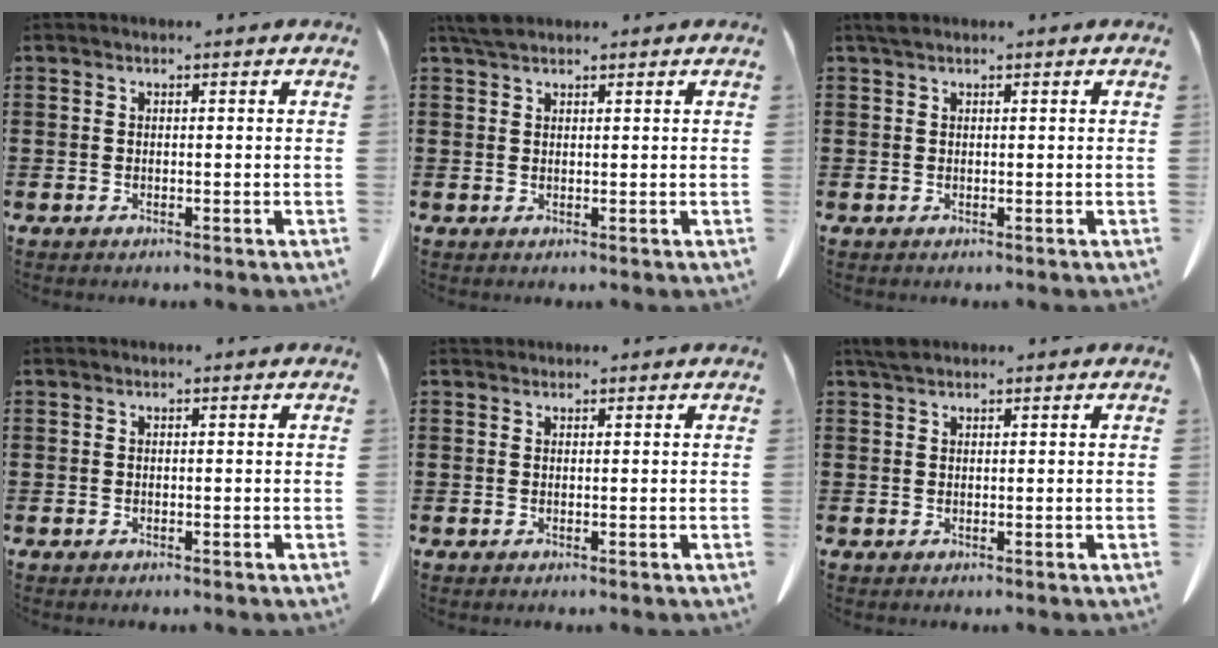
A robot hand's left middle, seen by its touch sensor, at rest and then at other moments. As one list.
[{"total": 2.3, "force": [1.8, 0.8, 1.1], "torque": [-0.029, 0.003, 0.036]}, {"total": 1.0, "force": [0.7, 0.5, 0.5], "torque": [-0.013, 0.002, 0.014]}, {"total": 0.0}, {"total": 0.8, "force": [0.7, 0.3, 0.1], "torque": [-0.005, 0.001, 0.014]}, {"total": 1.7, "force": [1.4, 0.7, 0.8], "torque": [-0.021, 0.002, 0.027]}]